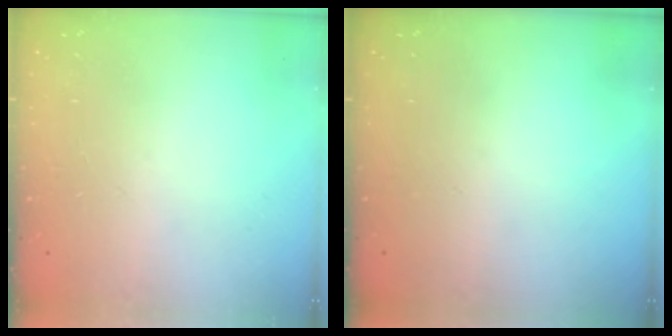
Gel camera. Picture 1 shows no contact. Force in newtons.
{"total": 0.0}